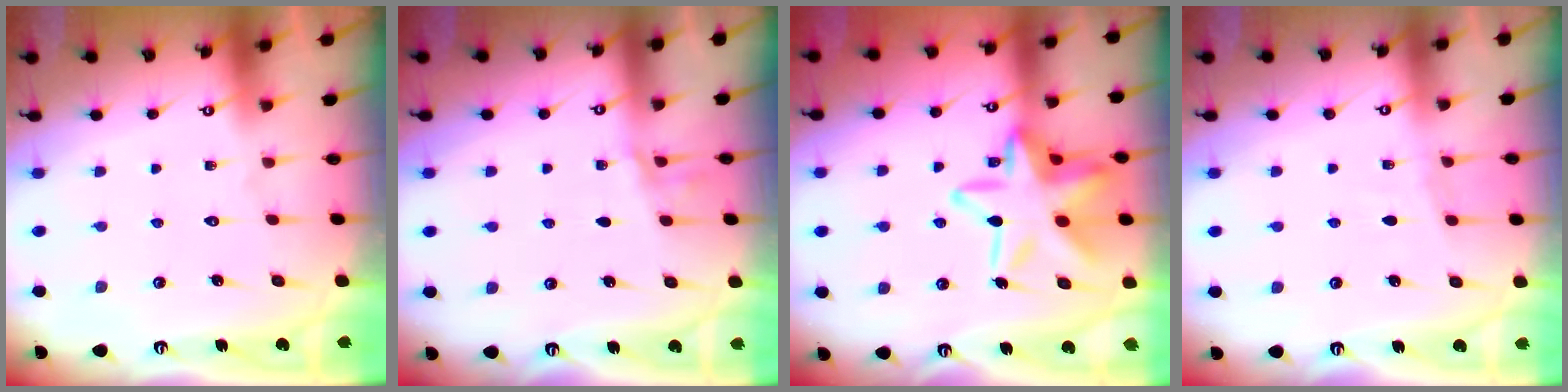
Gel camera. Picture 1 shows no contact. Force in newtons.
{"total": 1.3, "press": 1.2, "slide": 0.3}
{"total": 19.1, "press": 19.0, "slide": 1.8}
{"total": 2.7, "press": 2.6, "slide": 0.4}